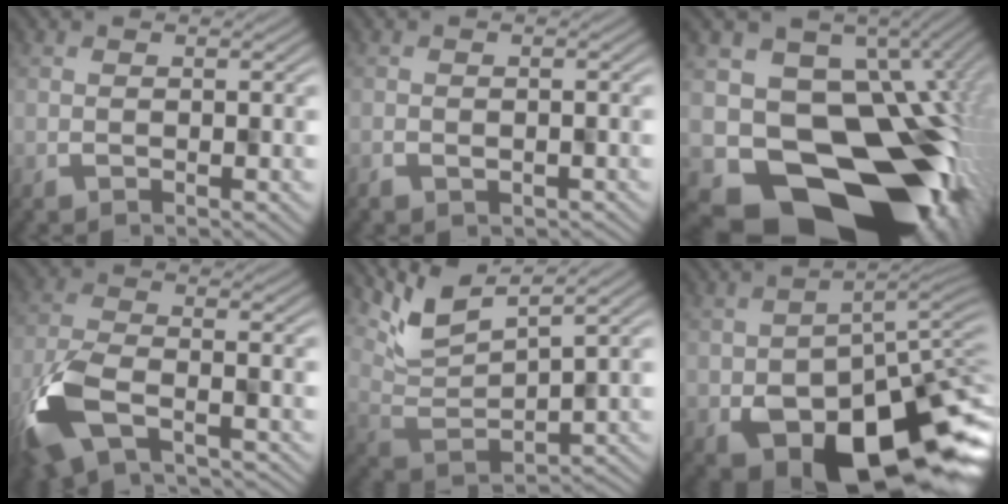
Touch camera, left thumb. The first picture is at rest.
{"total": 1.0, "force": [-0.9, 0.6, 0.2], "torque": [-0.007, -0.006, -0.001]}
{"total": 18.5, "force": [-4.1, 14.3, 11.0], "torque": [-0.149, -0.048, -0.031]}
{"total": 10.5, "force": [-5.9, 5.0, 7.1], "torque": [-0.185, -0.038, -0.117]}
{"total": 7.7, "force": [6.7, 1.8, 3.3], "torque": [-0.083, -0.007, 0.144]}
{"total": 13.5, "force": [-6.0, 7.3, 9.7], "torque": [-0.143, -0.047, -0.086]}